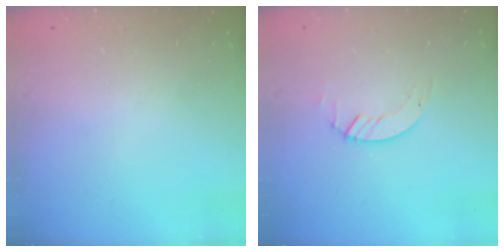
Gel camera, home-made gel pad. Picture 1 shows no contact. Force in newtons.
{"total": 1.3, "press": 1.3, "slide": 0.2}